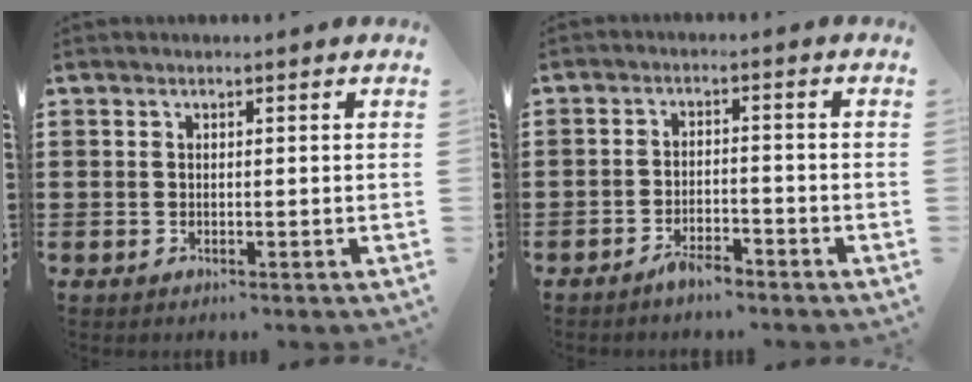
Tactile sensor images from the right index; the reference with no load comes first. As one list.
[{"total": 2.8, "force": [-2.5, 0.7, 1.2], "torque": [-0.020, 0.008, -0.048]}]